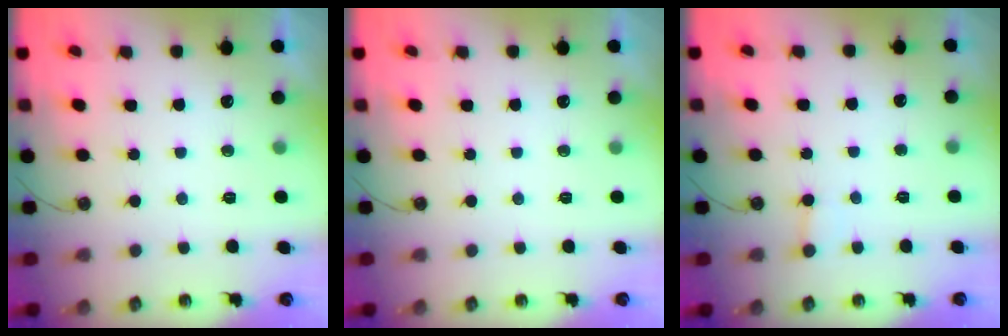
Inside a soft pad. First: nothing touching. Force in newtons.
{"total": 0.0}
{"total": 2.1, "press": 2.1, "slide": 0.2}